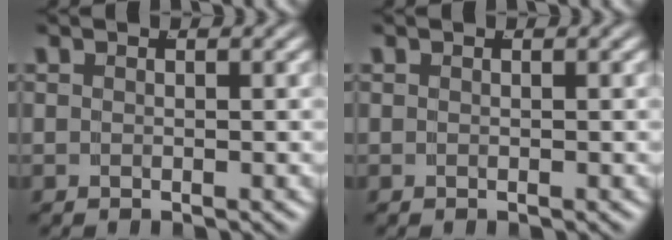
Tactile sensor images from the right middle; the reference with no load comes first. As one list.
[{"total": 0.0}]